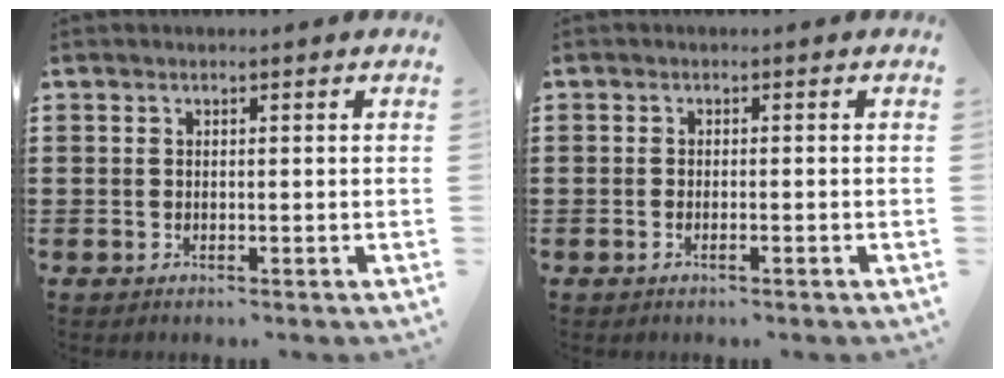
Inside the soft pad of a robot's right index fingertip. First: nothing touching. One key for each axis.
{"total": 0.9, "fx": -0.5, "fy": 0.1, "fz": 0.7, "tx": -0.014, "ty": -0.005, "tz": -0.009}